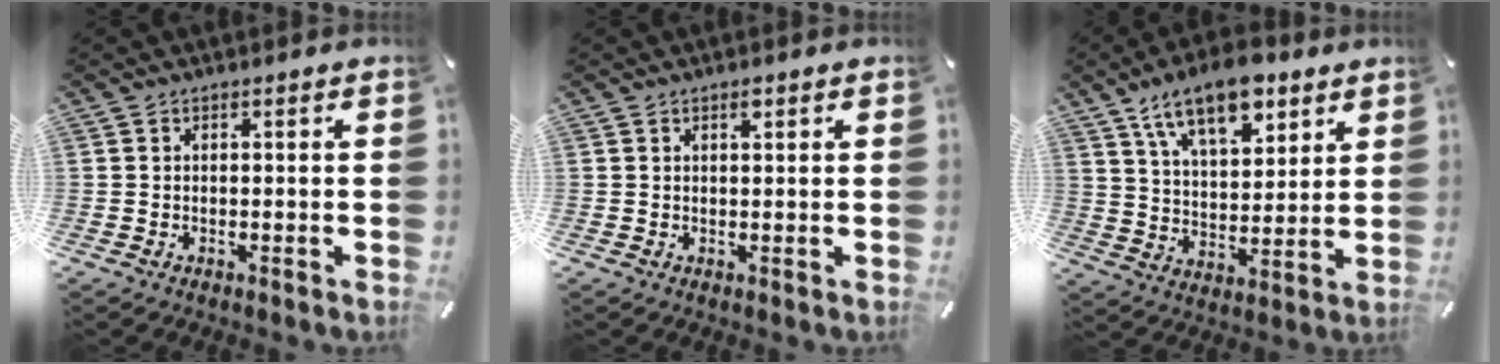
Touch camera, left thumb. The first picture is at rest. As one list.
[{"total": 1.1, "force": [0.7, 0.5, 0.7], "torque": [-0.007, -0.001, 0.010]}, {"total": 14.7, "force": [9.5, 7.0, 8.7], "torque": [-0.151, -0.031, 0.168]}]